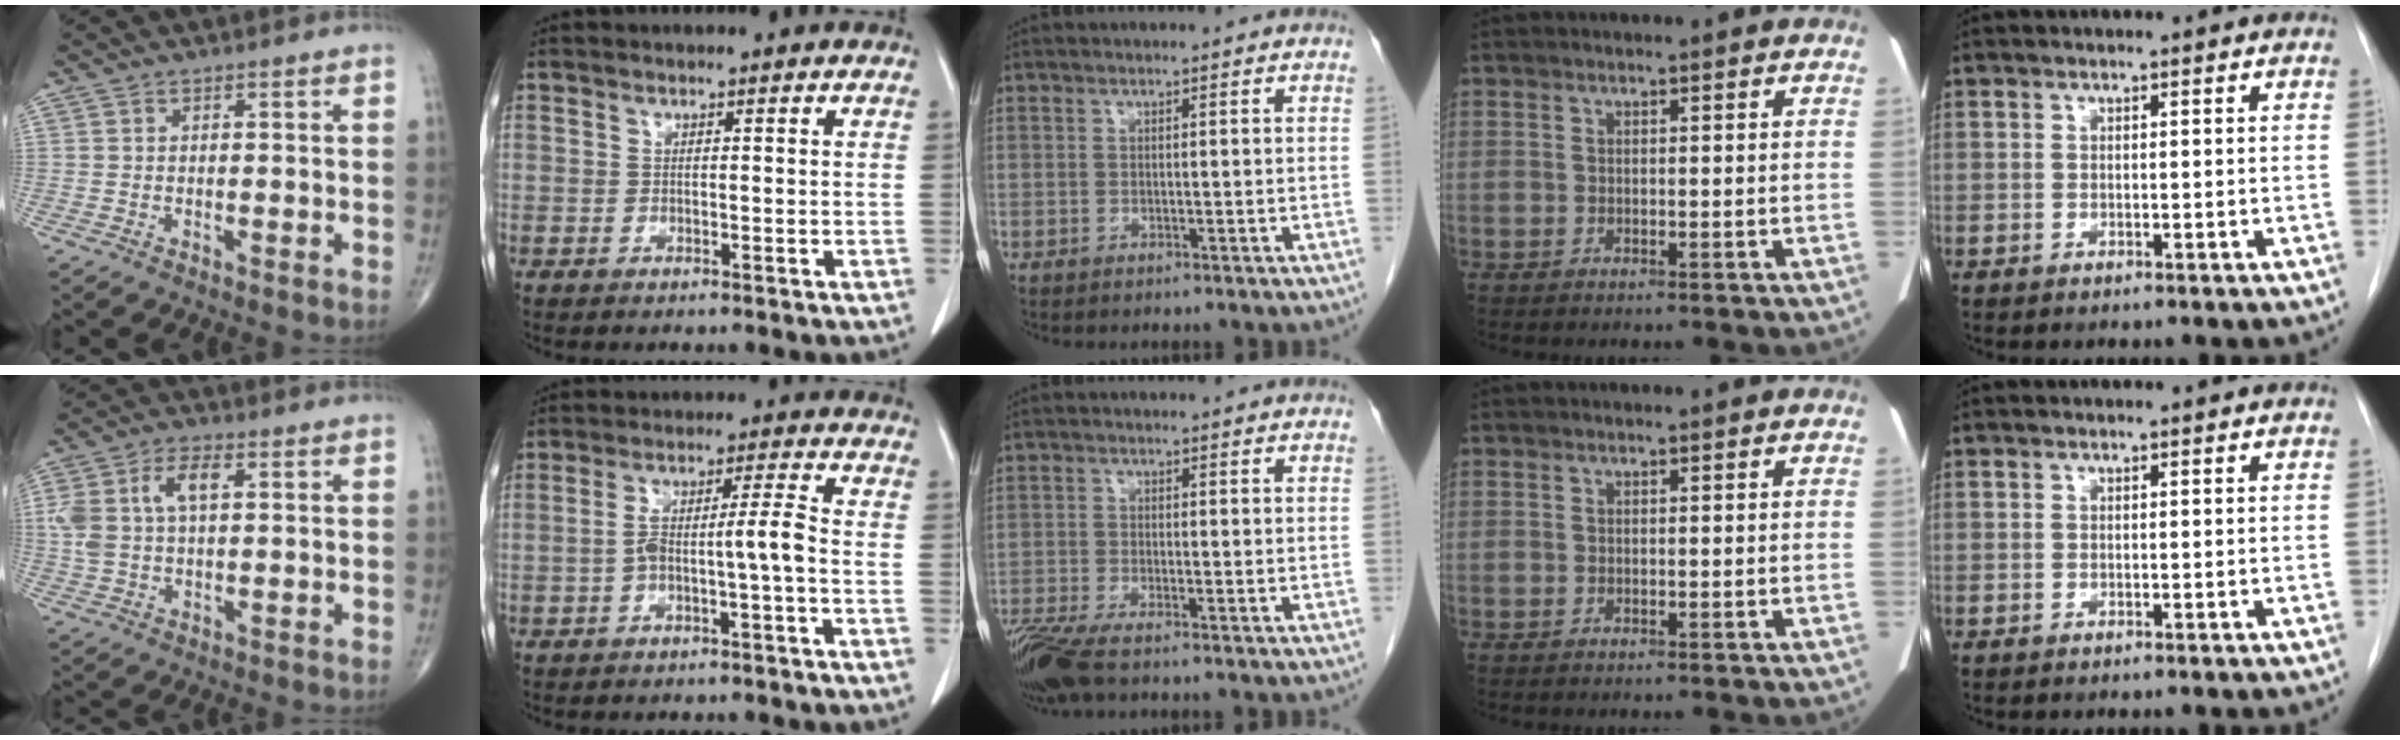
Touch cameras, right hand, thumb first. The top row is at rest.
{"thumb": {"total": 8.9, "force": [2.0, 4.8, 7.2], "torque": [-0.155, 0.019, 0.041]}, "index": {"total": 5.1, "force": [-1.6, -0.3, 4.8], "torque": [-0.089, 0.024, -0.020]}, "middle": {"total": 6.2, "force": [-4.7, 0.6, 3.9], "torque": [-0.079, -0.019, -0.091]}}